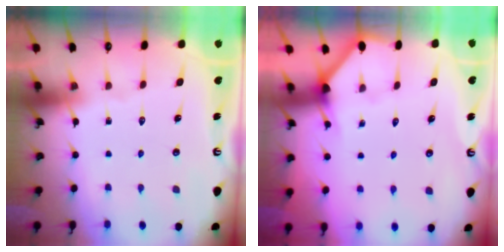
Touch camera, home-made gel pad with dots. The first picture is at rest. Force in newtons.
{"total": 2.9, "press": 2.9, "slide": 0.2}